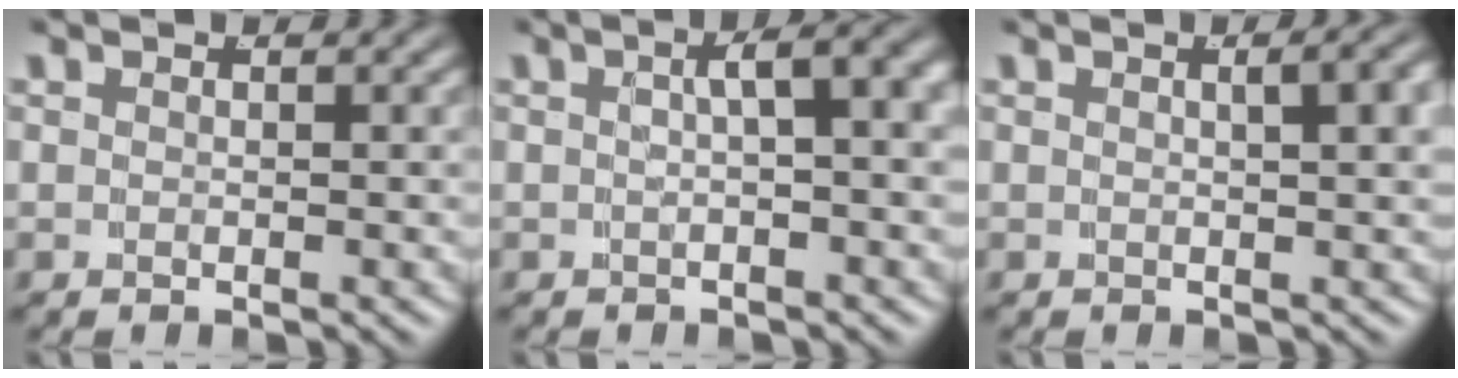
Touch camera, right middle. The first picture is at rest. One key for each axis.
{"total": 4.6, "fx": 0.6, "fy": 1.2, "fz": 4.4, "tx": -0.037, "ty": 0.024, "tz": 0.005}
{"total": 2.4, "fx": 0.5, "fy": 0.1, "fz": 2.3, "tx": -0.021, "ty": 0.006, "tz": 0.010}